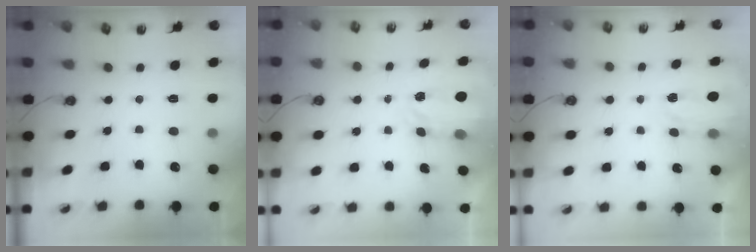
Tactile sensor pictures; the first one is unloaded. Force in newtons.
{"total": 4.0, "press": 3.9, "slide": 0.6}
{"total": 2.4, "press": 2.4, "slide": 0.5}